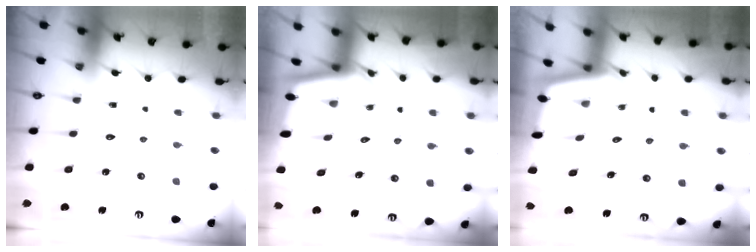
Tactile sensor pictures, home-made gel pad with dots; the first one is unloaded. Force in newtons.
{"total": 2.0, "press": 2.0, "slide": 0.2}
{"total": 1.8, "press": 1.8, "slide": 0.2}